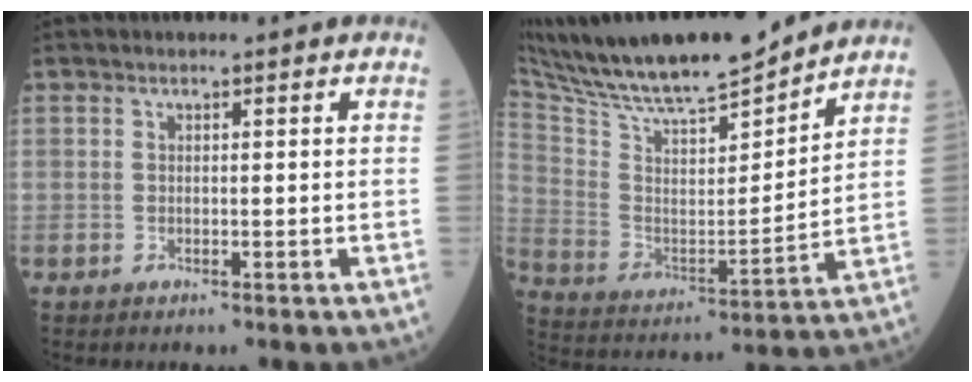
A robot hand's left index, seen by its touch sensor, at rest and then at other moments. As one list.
[{"total": 20.4, "force": [18.2, 2.3, 8.9], "torque": [-0.168, -0.006, 0.308]}]